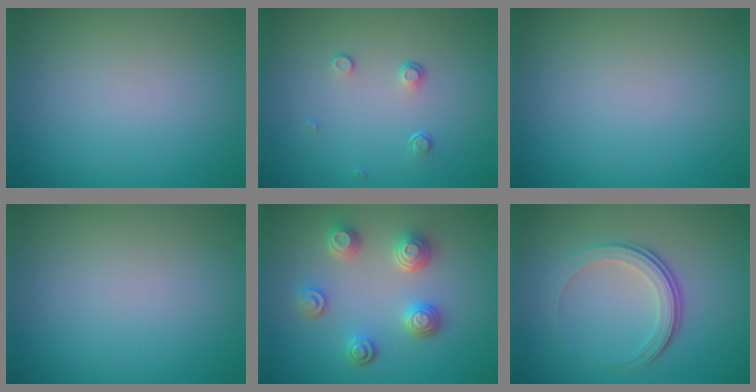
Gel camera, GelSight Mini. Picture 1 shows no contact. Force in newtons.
{"total": 1.0, "press": 0.7, "slide": 0.8}
{"total": 0.0}
{"total": 0.0}
{"total": 3.9, "press": 3.3, "slide": 2.0}
{"total": 3.7, "press": 2.5, "slide": 2.8}